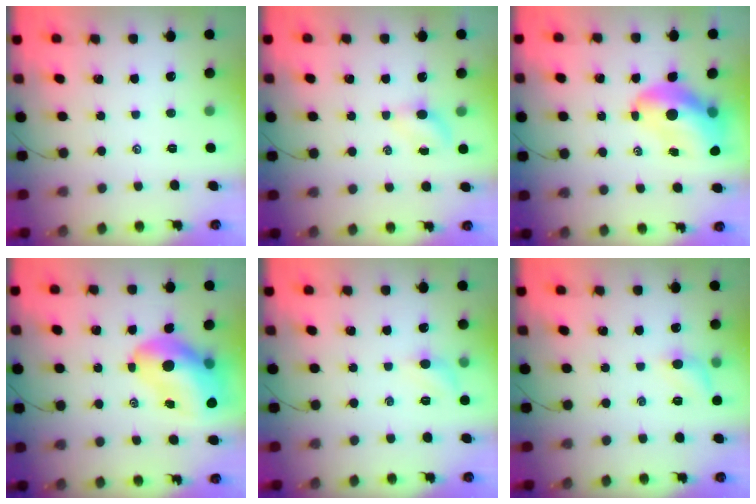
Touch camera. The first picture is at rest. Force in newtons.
{"total": 3.3, "press": 3.2, "slide": 1.1}
{"total": 12.1, "press": 11.6, "slide": 3.5}
{"total": 14.6, "press": 14.0, "slide": 4.1}
{"total": 5.7, "press": 5.5, "slide": 1.5}
{"total": 7.8, "press": 7.7, "slide": 1.5}